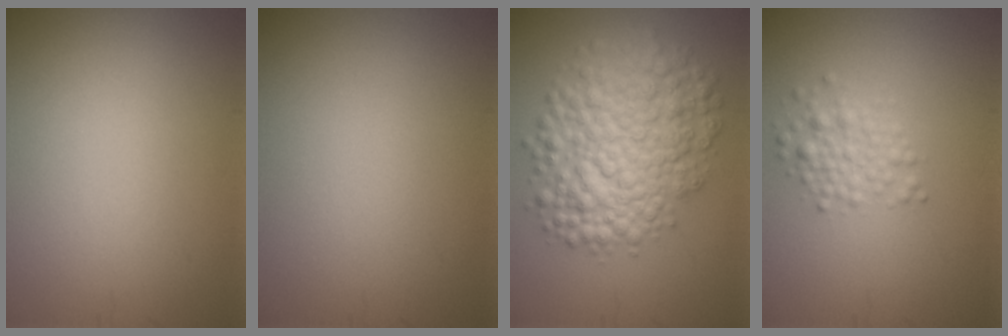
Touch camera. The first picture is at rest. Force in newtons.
{"total": 0.0}
{"total": 9.0, "press": 9.0, "slide": 0.2}
{"total": 2.5, "press": 2.5, "slide": 0.1}